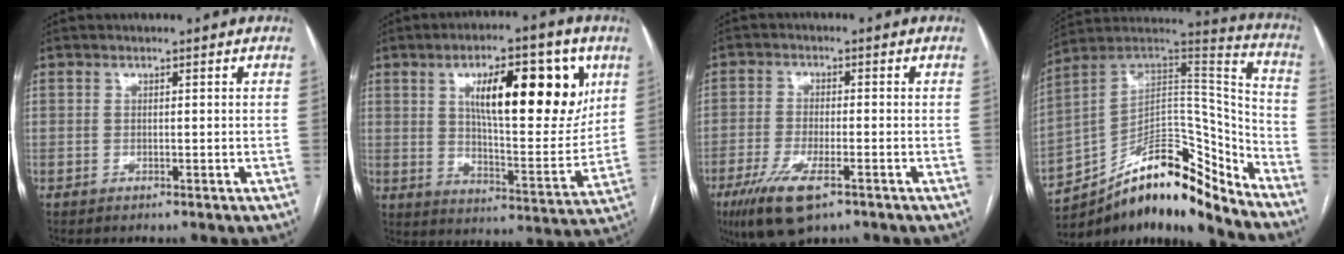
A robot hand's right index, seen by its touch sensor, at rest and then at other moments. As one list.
[{"total": 18.1, "force": [6.9, 5.4, 15.8], "torque": [-0.227, 0.008, 0.109]}, {"total": 9.1, "force": [-5.2, 2.4, 7.1], "torque": [-0.136, -0.020, -0.088]}, {"total": 19.4, "force": [-14.8, 5.4, 11.4], "torque": [-0.169, 0.068, -0.246]}]